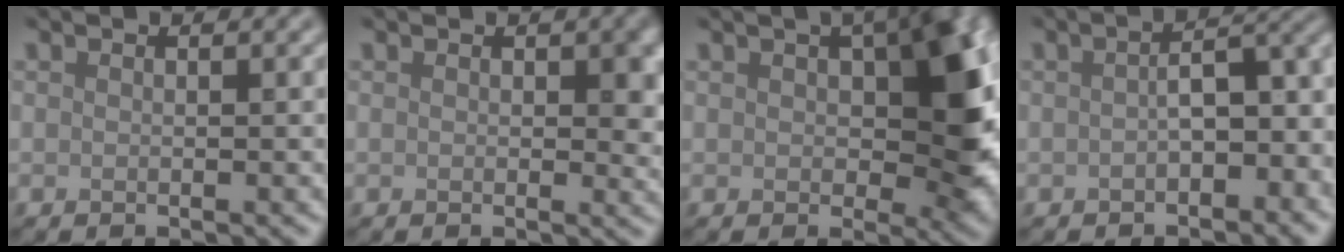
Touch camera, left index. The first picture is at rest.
{"total": 3.4, "force": [0.6, 1.8, 2.8], "torque": [-0.029, 0.000, 0.007]}
{"total": 10.6, "force": [1.6, 5.6, 8.8], "torque": [-0.116, 0.002, 0.029]}
{"total": 5.2, "force": [-1.0, 2.4, 4.5], "torque": [-0.053, 0.008, -0.020]}